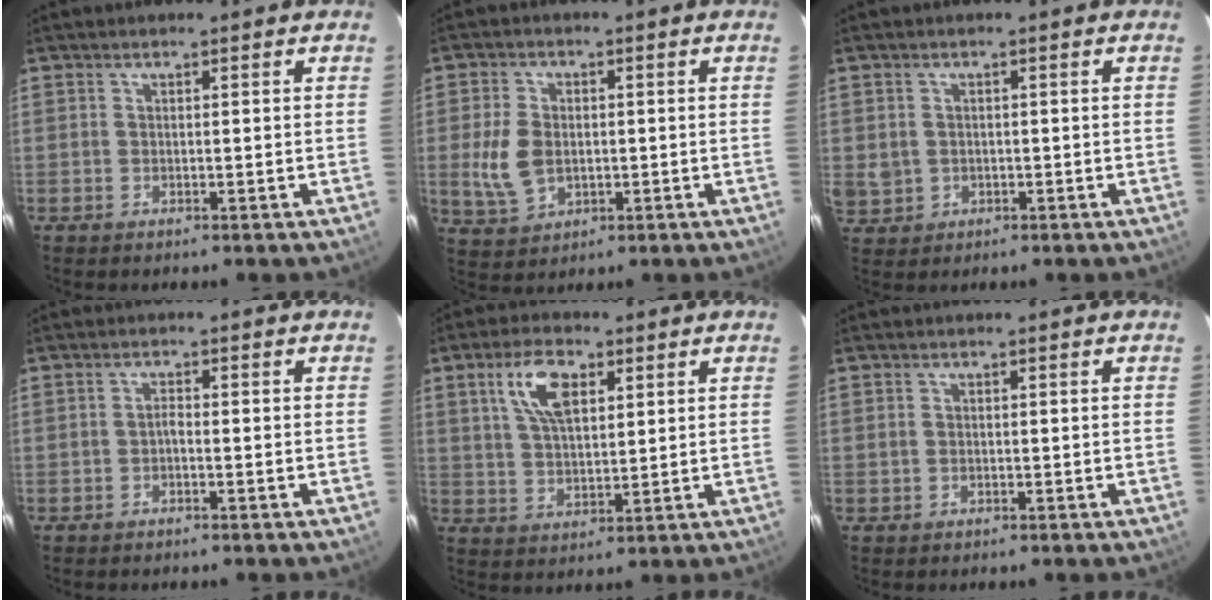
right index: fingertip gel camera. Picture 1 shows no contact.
{"total": 8.2, "force": [-0.6, 5.9, 5.7], "torque": [-0.127, 0.001, -0.001]}
{"total": 5.7, "force": [-0.3, 5.3, 1.9], "torque": [-0.052, 0.003, 0.008]}
{"total": 1.0, "force": [-0.6, 0.3, 0.7], "torque": [-0.013, 0.006, -0.014]}
{"total": 9.0, "force": [3.8, 4.1, 7.0], "torque": [-0.132, 0.015, 0.075]}
{"total": 0.5, "force": [-0.1, 0.5, 0.1], "torque": [0.000, 0.001, -0.001]}